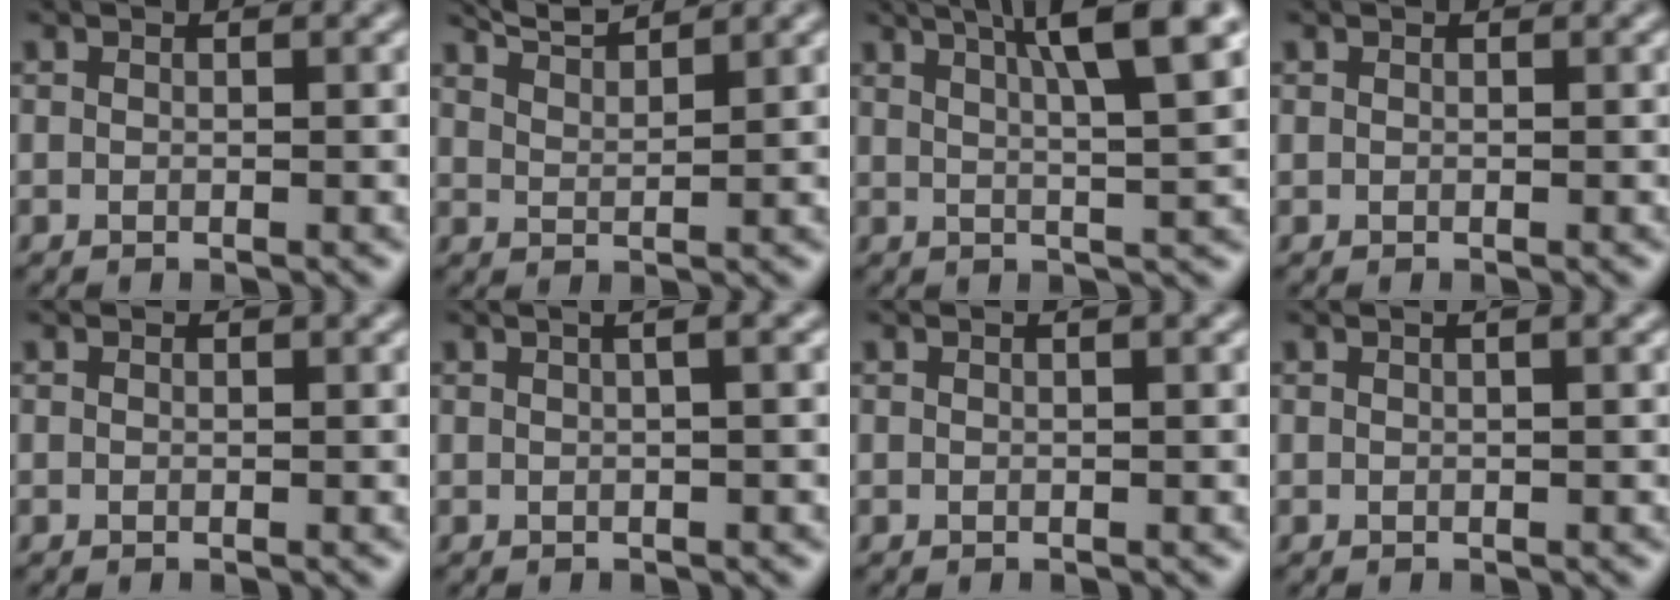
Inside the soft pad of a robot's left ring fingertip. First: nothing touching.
{"total": 3.7, "force": [3.4, 0.5, 1.4], "torque": [-0.015, 0.009, 0.054]}
{"total": 8.3, "force": [4.2, 1.5, 7.0], "torque": [-0.078, 0.022, 0.057]}
{"total": 0.0}
{"total": 0.0}
{"total": 3.6, "force": [1.3, 1.5, 3.0], "torque": [-0.015, 0.018, -0.009]}
{"total": 0.7, "force": [0.2, 0.0, 0.7], "torque": [-0.010, 0.005, 0.000]}
{"total": 1.4, "force": [0.5, 0.4, 1.2], "torque": [-0.017, 0.005, -0.003]}